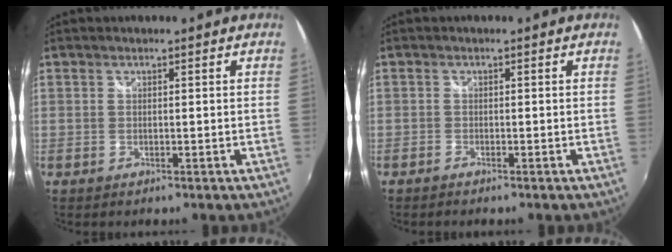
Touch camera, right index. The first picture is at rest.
{"total": 0.9, "force": [-0.8, 0.2, 0.3], "torque": [-0.009, -0.004, -0.018]}